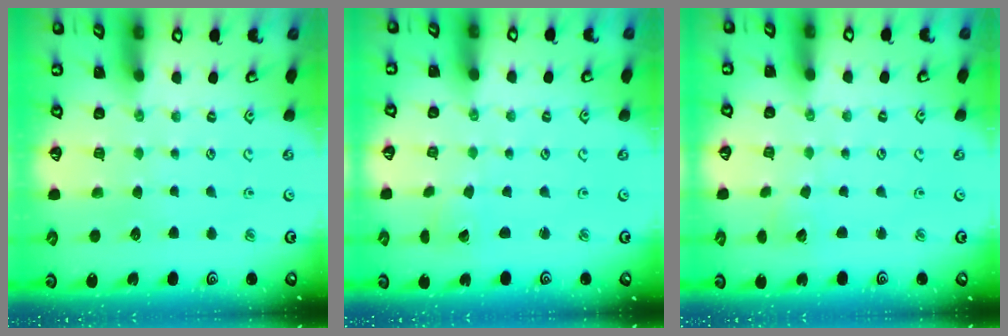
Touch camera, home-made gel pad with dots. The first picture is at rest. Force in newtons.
{"total": 2.1, "press": 2.1, "slide": 0.1}
{"total": 2.3, "press": 2.2, "slide": 0.3}